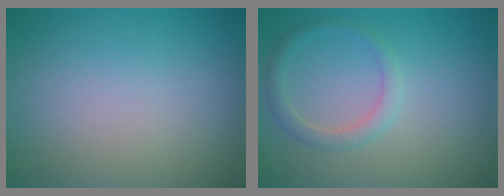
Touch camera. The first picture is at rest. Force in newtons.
{"total": 1.7, "press": 1.7, "slide": 0.1}